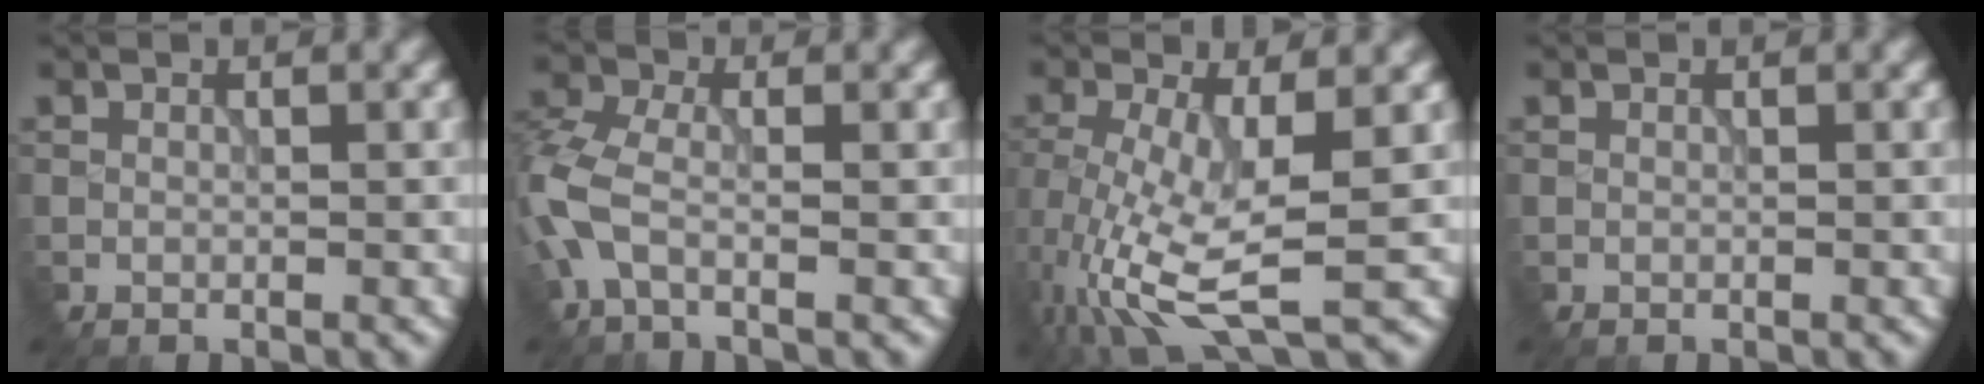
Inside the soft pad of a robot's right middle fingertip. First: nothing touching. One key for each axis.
{"total": 4.9, "fx": -1.5, "fy": 2.3, "fz": 4.0, "tx": -0.112, "ty": 0.001, "tz": -0.046}
{"total": 8.9, "fx": -2.4, "fy": 2.9, "fz": 8.1, "tx": -0.186, "ty": -0.016, "tz": -0.043}
{"total": 0.0}